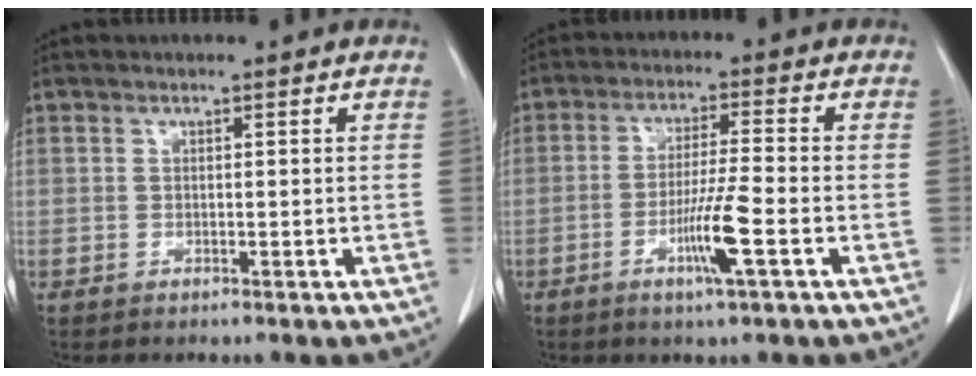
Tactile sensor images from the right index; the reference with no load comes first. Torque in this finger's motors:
{"motor_torque": [0.28, -0.08, 0.15, 0.06]}